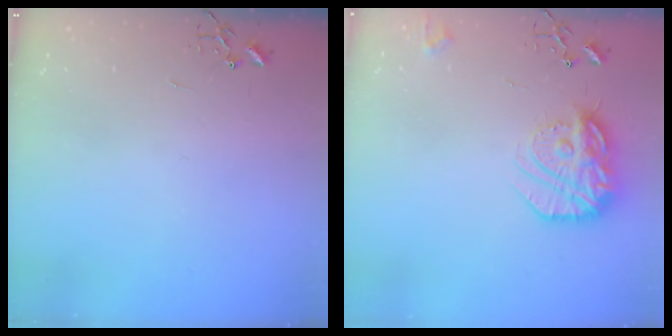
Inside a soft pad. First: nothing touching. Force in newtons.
{"total": 18.7, "press": 18.6, "slide": 1.6}